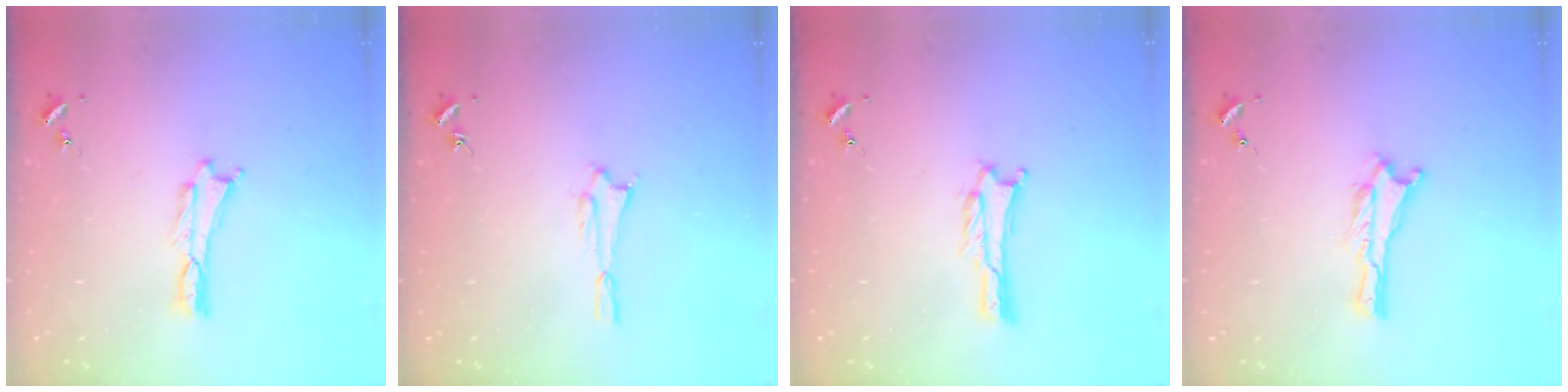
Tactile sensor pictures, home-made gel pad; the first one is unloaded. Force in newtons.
{"total": 1.6, "press": 1.6, "slide": 0.1}
{"total": 1.0, "press": 1.0, "slide": 0.1}
{"total": 0.0}